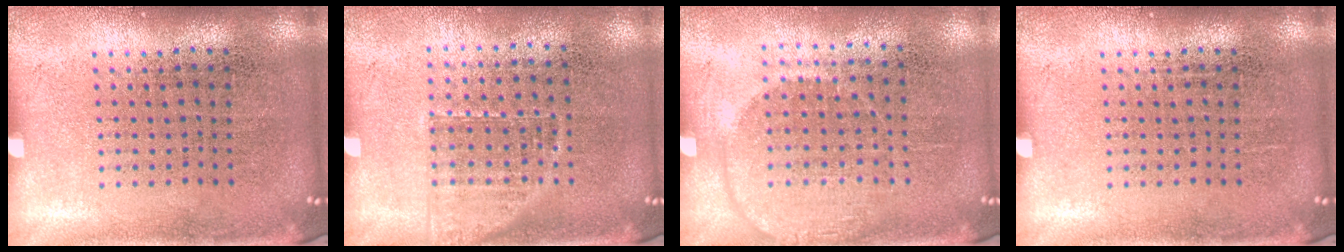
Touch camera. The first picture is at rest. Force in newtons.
{"total": 1.2, "press": 1.0, "slide": 0.7}
{"total": 1.4, "press": 1.2, "slide": 0.6}
{"total": 0.0}